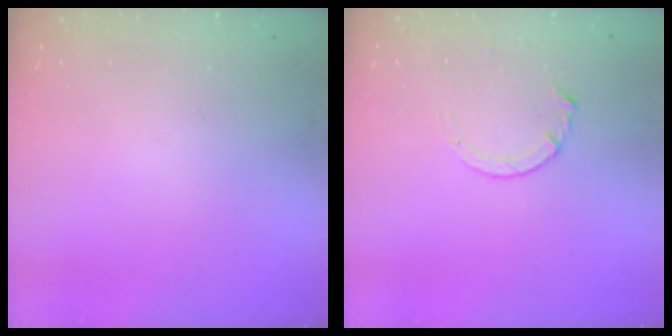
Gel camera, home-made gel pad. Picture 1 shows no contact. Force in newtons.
{"total": 4.4, "press": 4.4, "slide": 0.5}